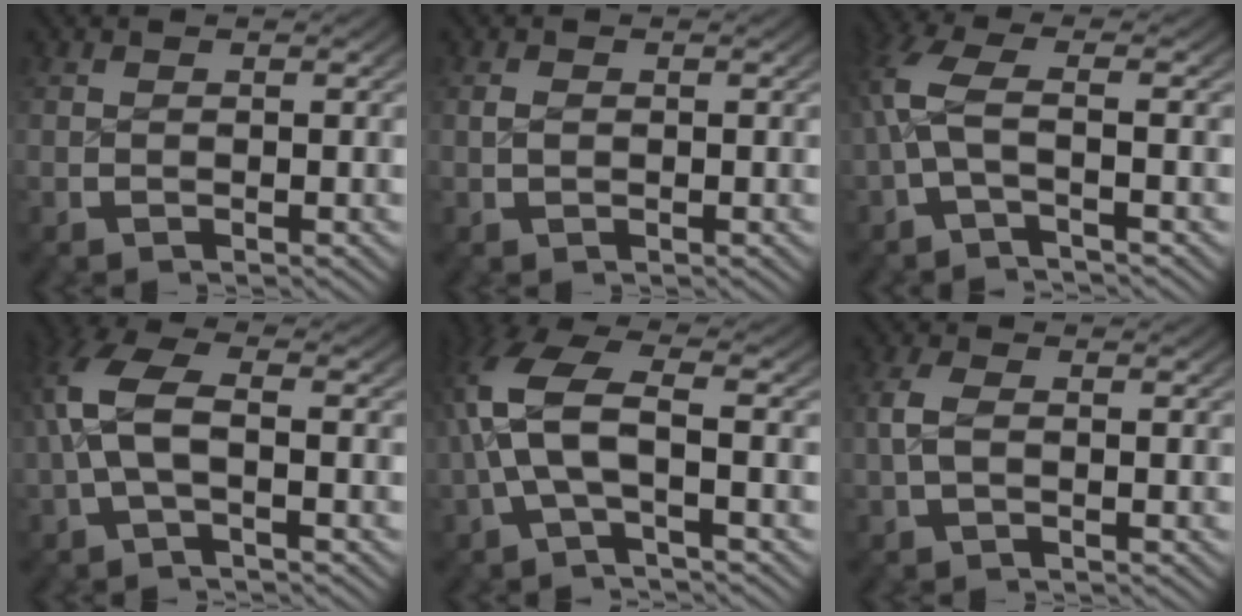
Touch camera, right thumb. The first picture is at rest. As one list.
[{"total": 0.7, "force": [0.0, 0.5, 0.5], "torque": [-0.015, -0.008, 0.005]}, {"total": 4.2, "force": [-0.3, 1.6, 3.9], "torque": [-0.106, -0.004, -0.002]}, {"total": 5.8, "force": [0.2, 3.1, 4.9], "torque": [-0.125, -0.005, 0.007]}, {"total": 7.3, "force": [0.2, 3.8, 6.3], "torque": [-0.149, -0.007, 0.003]}, {"total": 2.2, "force": [0.1, 1.3, 1.8], "torque": [-0.052, -0.002, 0.004]}]